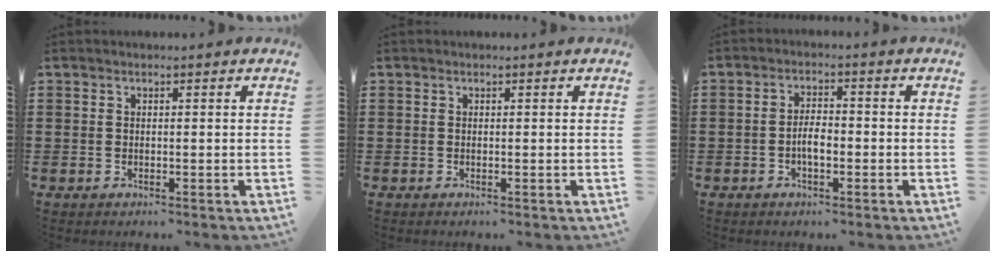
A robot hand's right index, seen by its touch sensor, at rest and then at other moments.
{"total": 0.0}
{"total": 3.3, "force": [-1.0, 1.3, 2.8], "torque": [-0.059, 0.003, -0.022]}